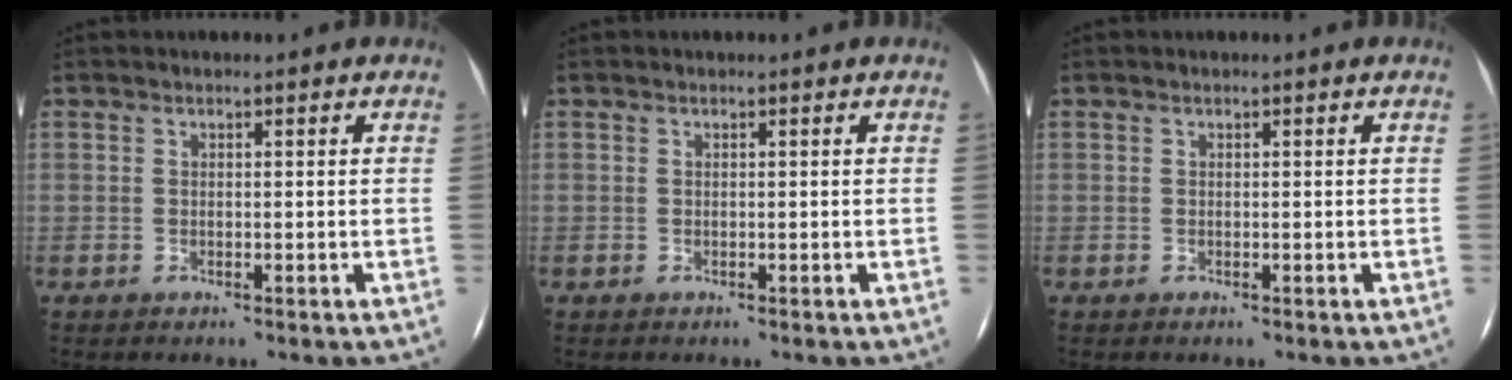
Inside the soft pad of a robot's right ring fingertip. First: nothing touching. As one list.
[{"total": 0.0}, {"total": 0.0}]